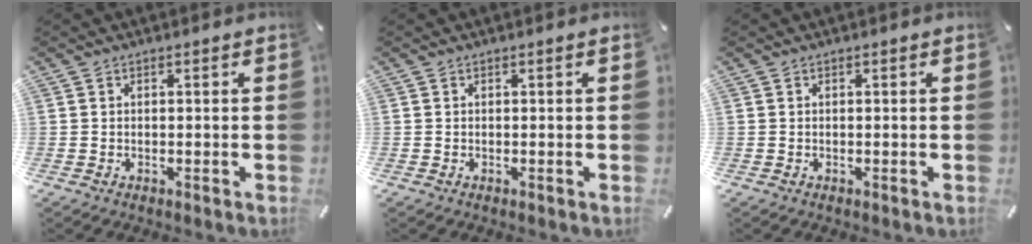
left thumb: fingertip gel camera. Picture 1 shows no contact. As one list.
[{"total": 0.0}, {"total": 0.0}]